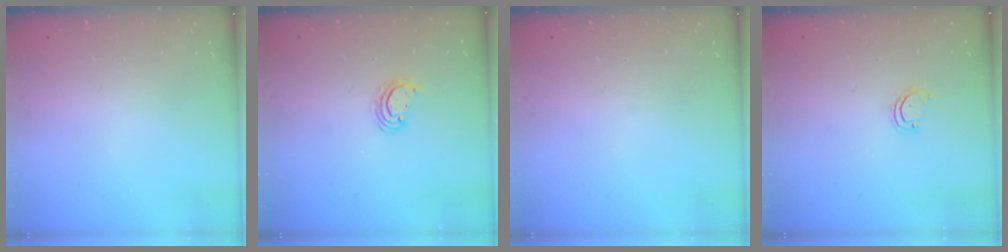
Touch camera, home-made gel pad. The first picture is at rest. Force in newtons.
{"total": 3.6, "press": 3.6, "slide": 0.2}
{"total": 0.0}
{"total": 2.8, "press": 2.8, "slide": 0.3}